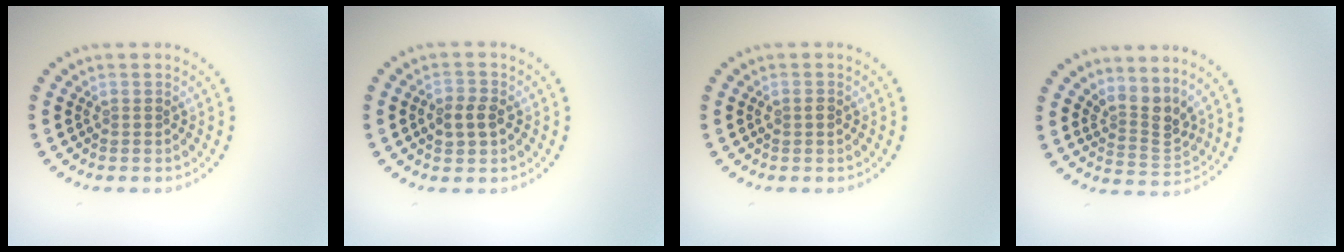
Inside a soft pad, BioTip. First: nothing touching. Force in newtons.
{"total": 2.5, "press": 2.4, "slide": 0.4}
{"total": 1.1, "press": 1.1, "slide": 0.0}
{"total": 3.0, "press": 2.2, "slide": 2.1}